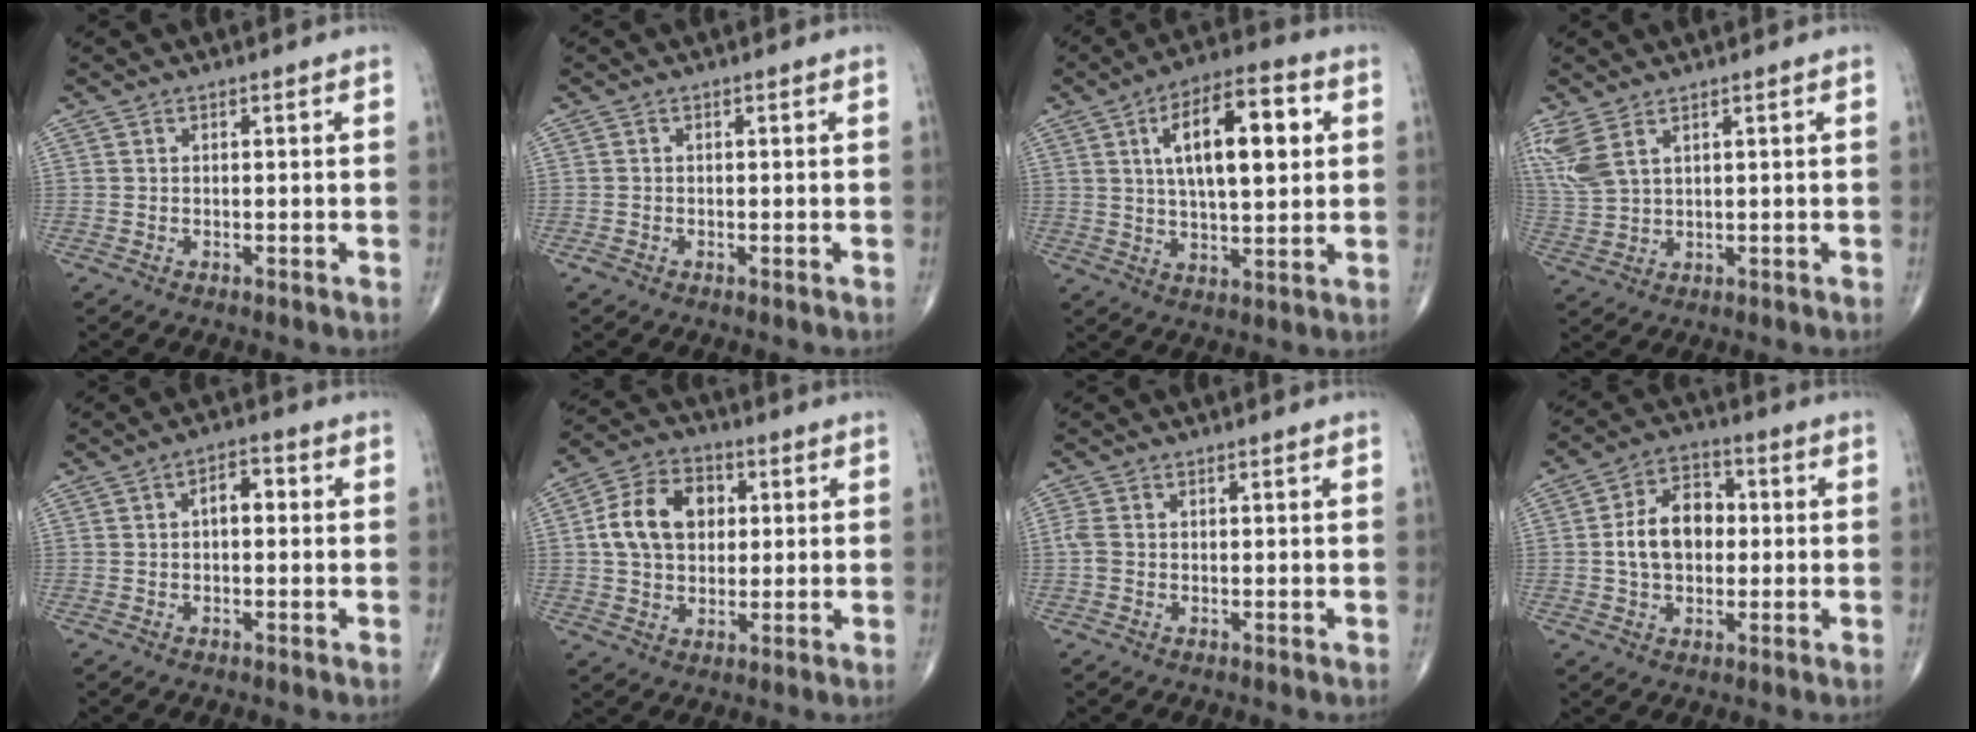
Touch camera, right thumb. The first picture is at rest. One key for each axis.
{"total": 0.6, "fx": -0.4, "fy": 0.3, "fz": 0.3, "tx": -0.006, "ty": -0.002, "tz": -0.010}
{"total": 15.7, "fx": 4.0, "fy": 6.3, "fz": 13.9, "tx": -0.206, "ty": 0.006, "tz": 0.062}
{"total": 7.2, "fx": 3.9, "fy": 3.0, "fz": 5.2, "tx": -0.139, "ty": -0.003, "tz": 0.092}
{"total": 3.9, "fx": 0.3, "fy": 2.2, "fz": 3.2, "tx": -0.035, "ty": 0.014, "tz": -0.004}
{"total": 12.2, "fx": 1.9, "fy": 8.8, "fz": 8.2, "tx": -0.125, "ty": 0.012, "tz": 0.027}
{"total": 1.9, "fx": -0.1, "fy": 1.4, "fz": 1.3, "tx": -0.040, "ty": 0.001, "tz": -0.005}
{"total": 10.5, "fx": 0.2, "fy": 7.2, "fz": 7.7, "tx": -0.115, "ty": 0.020, "tz": -0.004}